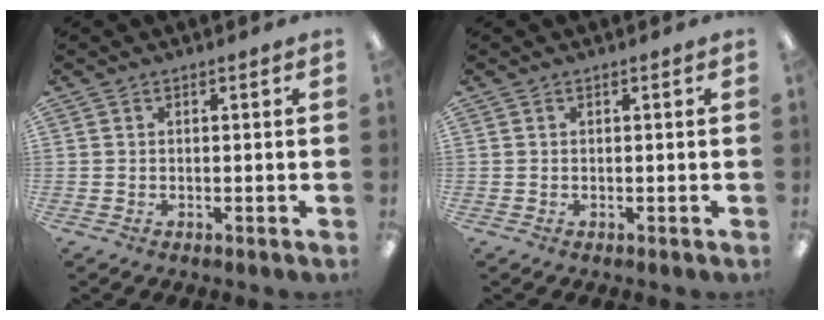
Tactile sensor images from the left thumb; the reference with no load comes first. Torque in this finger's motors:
{"motor_torque": [0.00, 0.00, -0.24, 0.09, 0.00]}